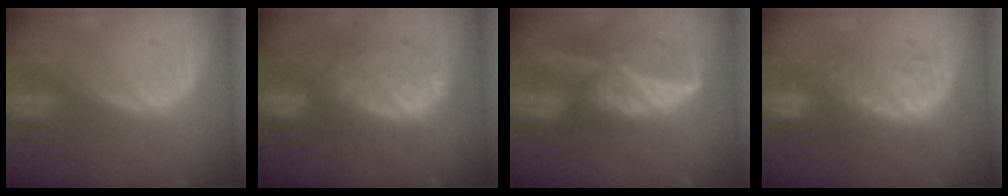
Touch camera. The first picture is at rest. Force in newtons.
{"total": 11.0, "press": 9.6, "slide": 5.4}
{"total": 9.4, "press": 8.3, "slide": 4.6}
{"total": 8.9, "press": 8.7, "slide": 1.4}